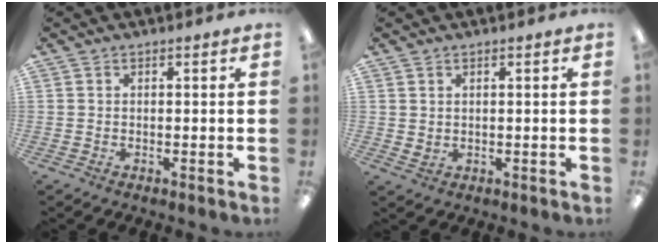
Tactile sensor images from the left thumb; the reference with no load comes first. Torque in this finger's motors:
{"motor_torque": [-0.16, 0.28, -0.02, 0.00, 0.04]}